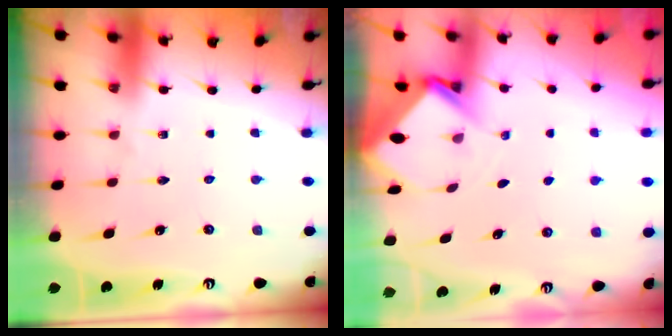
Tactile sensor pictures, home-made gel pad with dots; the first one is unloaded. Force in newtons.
{"total": 3.0, "press": 3.0, "slide": 0.2}